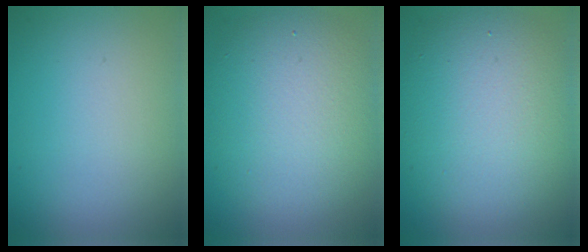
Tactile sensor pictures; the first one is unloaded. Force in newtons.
{"total": 7.3, "press": 7.3, "slide": 0.3}
{"total": 8.8, "press": 8.8, "slide": 0.7}